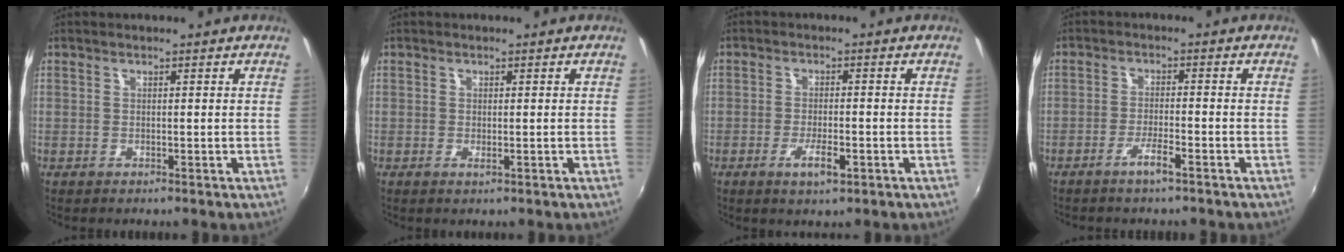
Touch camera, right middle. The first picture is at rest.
{"total": 0.8, "force": [-0.1, 0.0, 0.7], "torque": [-0.012, 0.000, -0.001]}
{"total": 4.3, "force": [-2.1, 1.1, 3.6], "torque": [-0.076, -0.006, -0.035]}
{"total": 3.3, "force": [-2.4, 0.1, 2.2], "torque": [-0.055, 0.001, -0.044]}